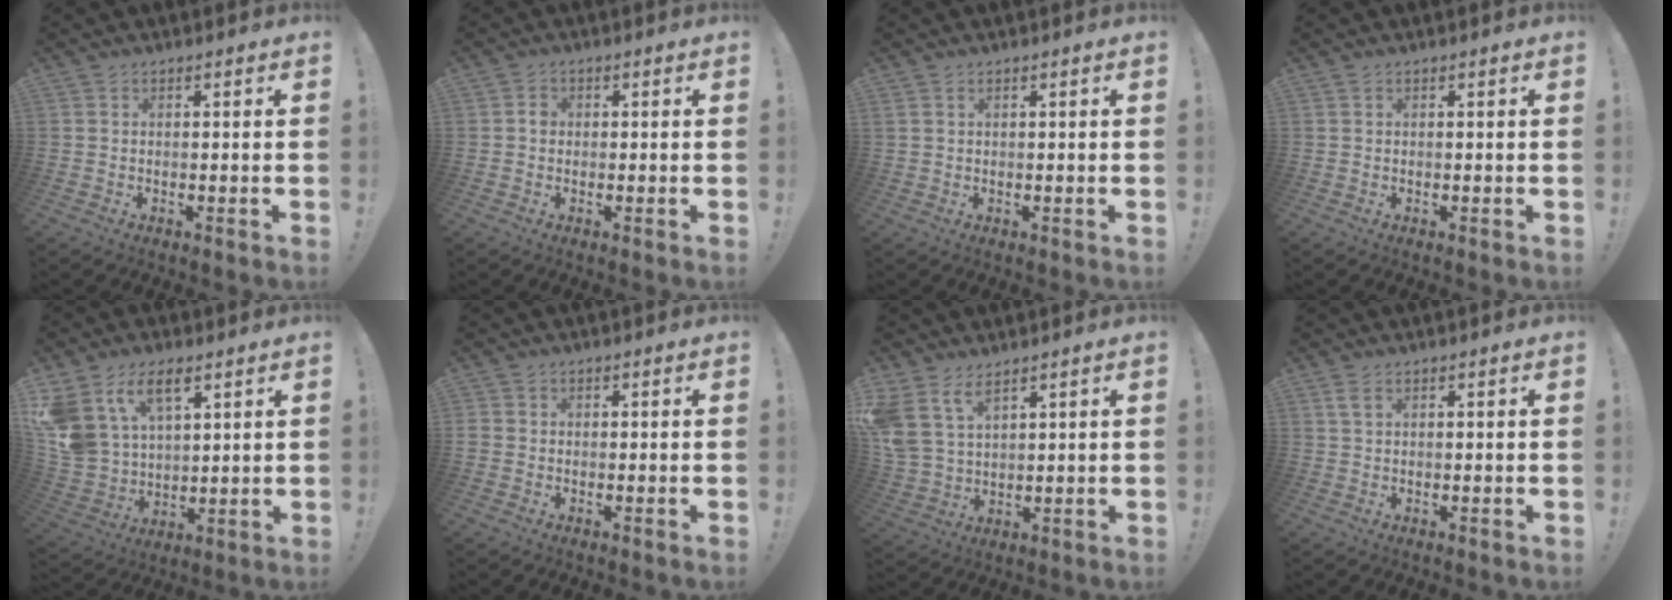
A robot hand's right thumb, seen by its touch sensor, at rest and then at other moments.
{"total": 1.8, "force": [-0.4, 1.4, 1.0], "torque": [-0.013, 0.004, -0.008]}
{"total": 0.9, "force": [0.5, 0.4, 0.6], "torque": [-0.018, 0.004, 0.012]}
{"total": 0.0}
{"total": 14.4, "force": [8.0, 8.9, 8.1], "torque": [-0.181, -0.044, 0.152]}
{"total": 1.3, "force": [-0.3, 1.2, 0.4], "torque": [-0.006, 0.003, -0.006]}
{"total": 8.3, "force": [5.8, 3.9, 4.4], "torque": [-0.111, -0.027, 0.115]}
{"total": 2.4, "force": [1.1, 1.2, 1.9], "torque": [-0.036, 0.002, 0.019]}